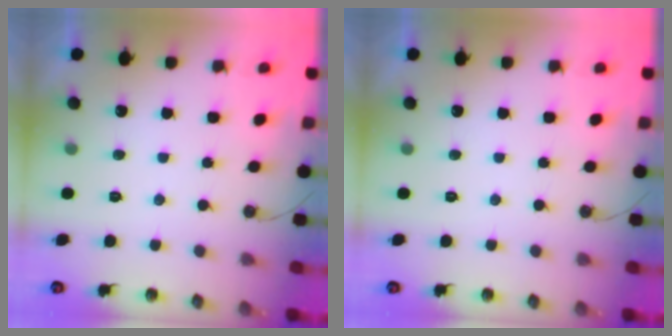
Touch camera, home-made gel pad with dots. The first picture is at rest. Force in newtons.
{"total": 0.0}